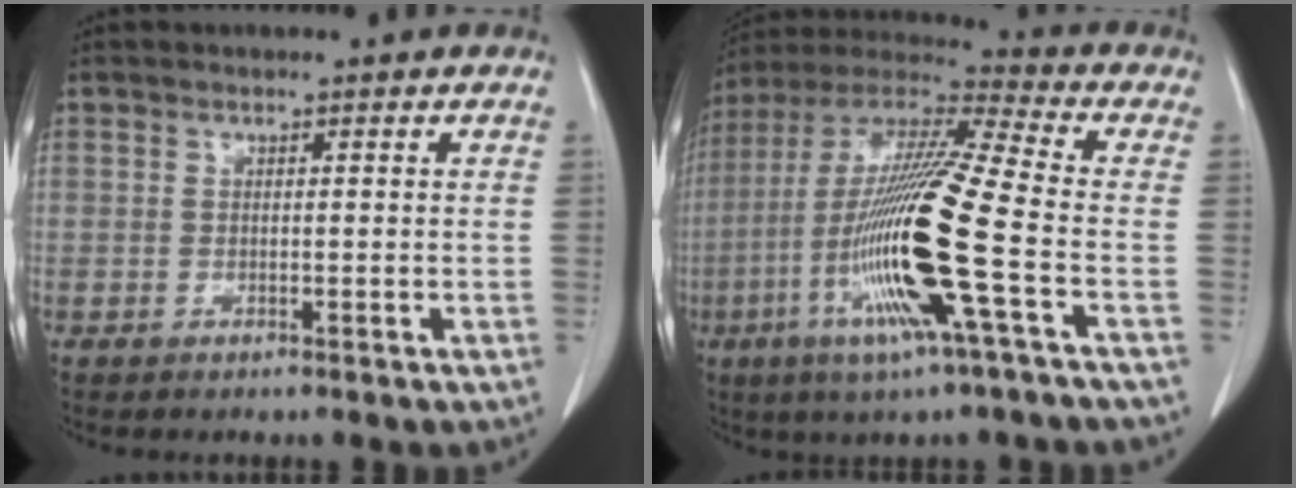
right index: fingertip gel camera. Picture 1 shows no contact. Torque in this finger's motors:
{"motor_torque": [2.14, 0.00, 1.05, 0.21]}